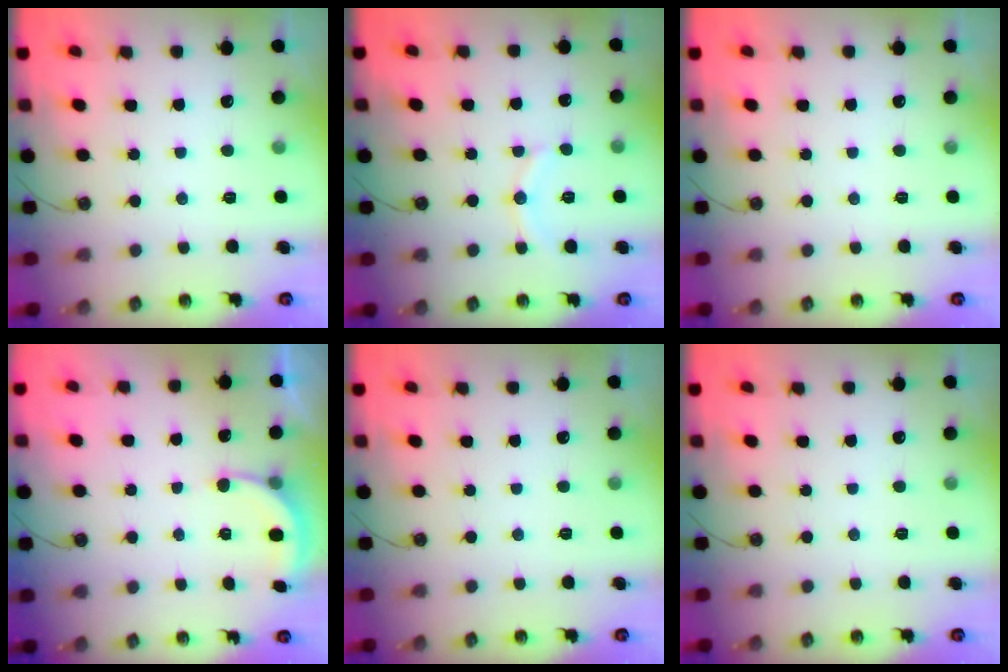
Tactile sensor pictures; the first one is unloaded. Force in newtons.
{"total": 9.2, "press": 9.1, "slide": 0.8}
{"total": 0.0}
{"total": 3.3, "press": 3.3, "slide": 0.6}
{"total": 0.0}
{"total": 0.0}